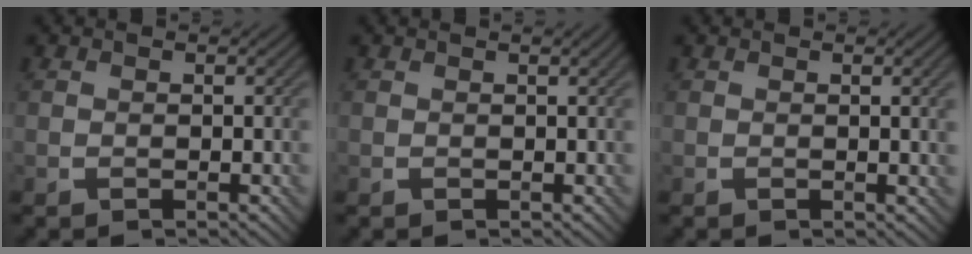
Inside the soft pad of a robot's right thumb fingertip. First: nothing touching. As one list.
[{"total": 1.0, "force": [0.5, 0.0, 0.9], "torque": [-0.014, 0.004, 0.006]}, {"total": 2.2, "force": [0.4, 0.4, 2.2], "torque": [-0.030, 0.004, 0.007]}]